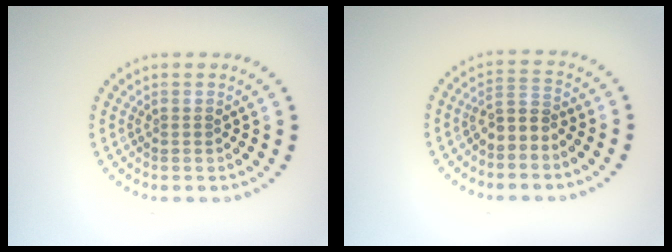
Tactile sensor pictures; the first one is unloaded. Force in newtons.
{"total": 2.4, "press": 2.1, "slide": 1.3}